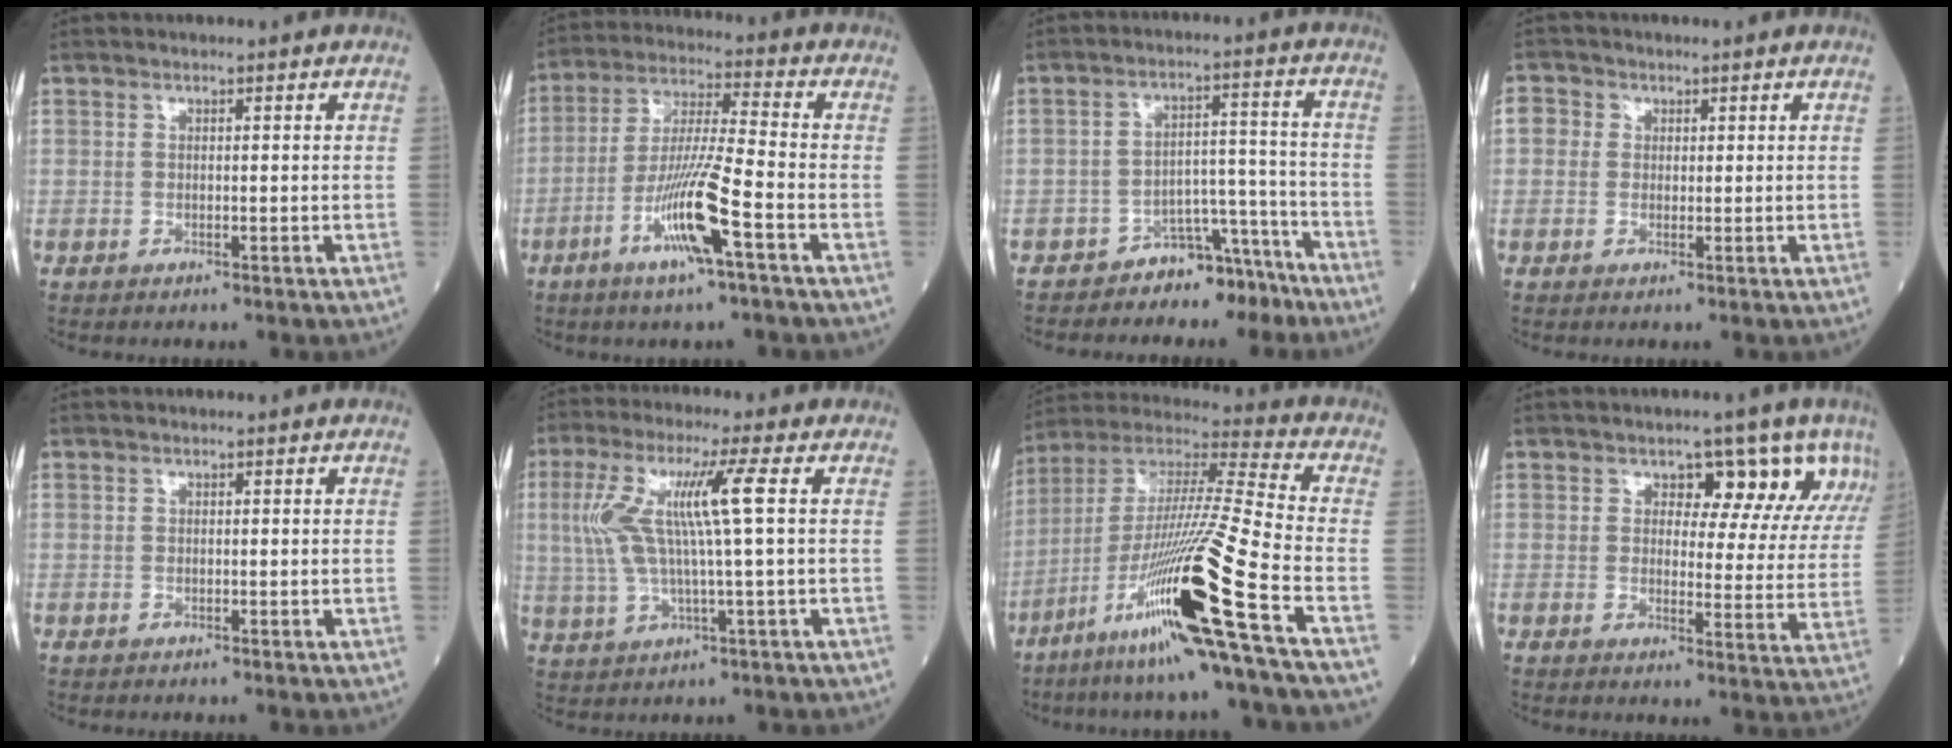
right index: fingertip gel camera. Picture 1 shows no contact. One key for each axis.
{"total": 11.4, "fx": -5.0, "fy": -0.1, "fz": 10.3, "tx": -0.202, "ty": -0.009, "tz": -0.095}
{"total": 6.7, "fx": -5.8, "fy": 3.1, "fz": 1.5, "tx": -0.007, "ty": 0.050, "tz": -0.090}
{"total": 2.4, "fx": 0.4, "fy": 2.3, "fz": 0.7, "tx": -0.004, "ty": 0.011, "tz": 0.002}
{"total": 0.0}
{"total": 10.1, "fx": 1.8, "fy": -0.2, "fz": 9.9, "tx": -0.216, "ty": 0.016, "tz": 0.038}
{"total": 23.0, "fx": -10.7, "fy": -1.7, "fz": 20.3, "tx": -0.393, "ty": -0.039, "tz": -0.203}
{"total": 9.7, "fx": 5.8, "fy": 4.8, "fz": 6.1, "tx": -0.058, "ty": -0.001, "tz": 0.056}